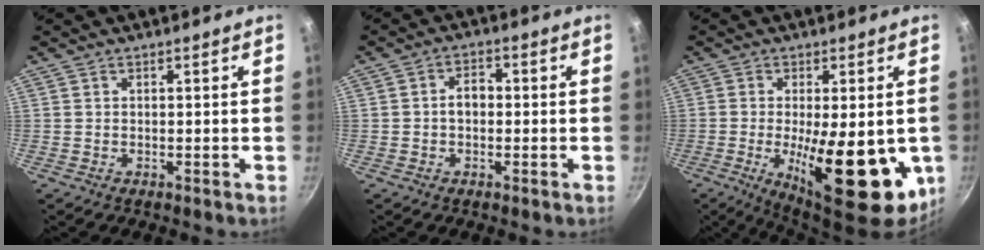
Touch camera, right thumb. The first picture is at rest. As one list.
[{"total": 3.7, "force": [-0.3, 2.6, 2.6], "torque": [-0.025, 0.016, -0.009]}, {"total": 20.1, "force": [-3.9, 7.6, 18.2], "torque": [-0.241, -0.014, -0.043]}]